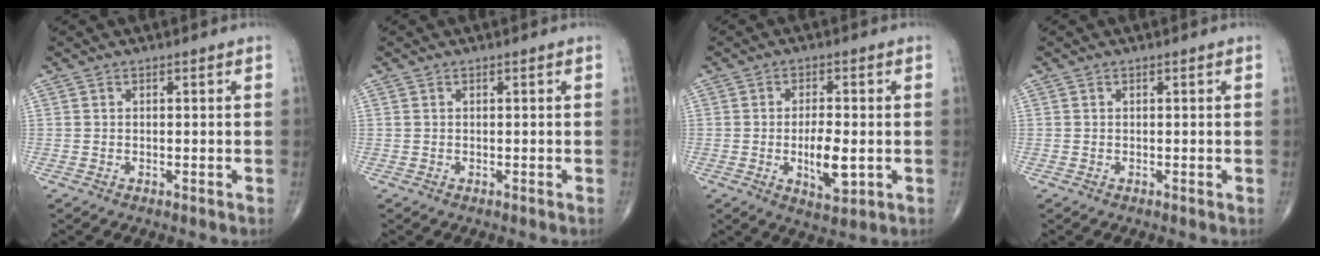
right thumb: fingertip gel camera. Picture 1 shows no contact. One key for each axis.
{"total": 0.0}
{"total": 7.4, "fx": -1.2, "fy": 3.0, "fz": 6.7, "tx": -0.107, "ty": -0.007, "tz": -0.014}
{"total": 0.0}